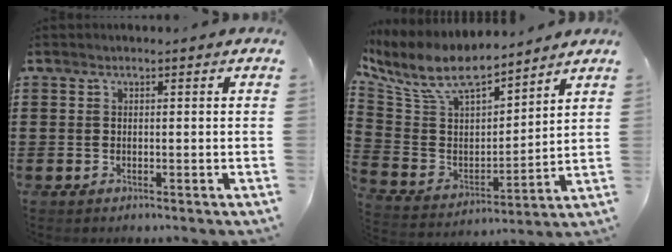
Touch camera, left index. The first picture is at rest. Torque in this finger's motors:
{"motor_torque": [1.09, -1.05, 0.48, 0.21]}